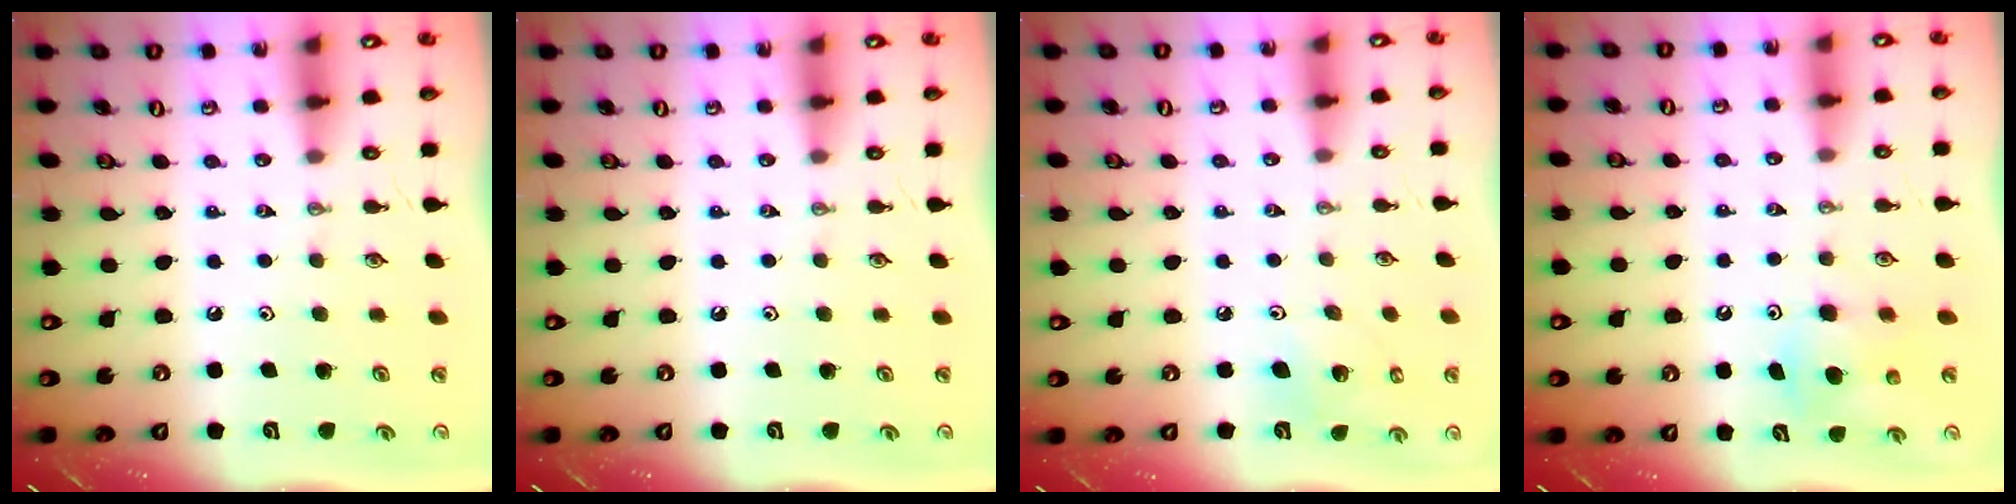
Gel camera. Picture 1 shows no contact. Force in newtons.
{"total": 0.0}
{"total": 6.6, "press": 6.3, "slide": 2.2}
{"total": 7.1, "press": 7.1, "slide": 0.8}